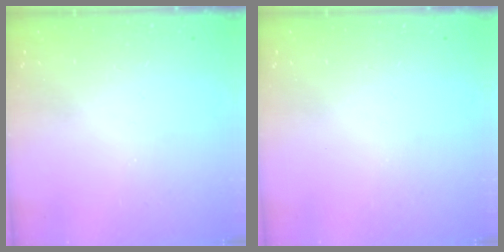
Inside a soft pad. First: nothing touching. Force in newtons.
{"total": 0.0}